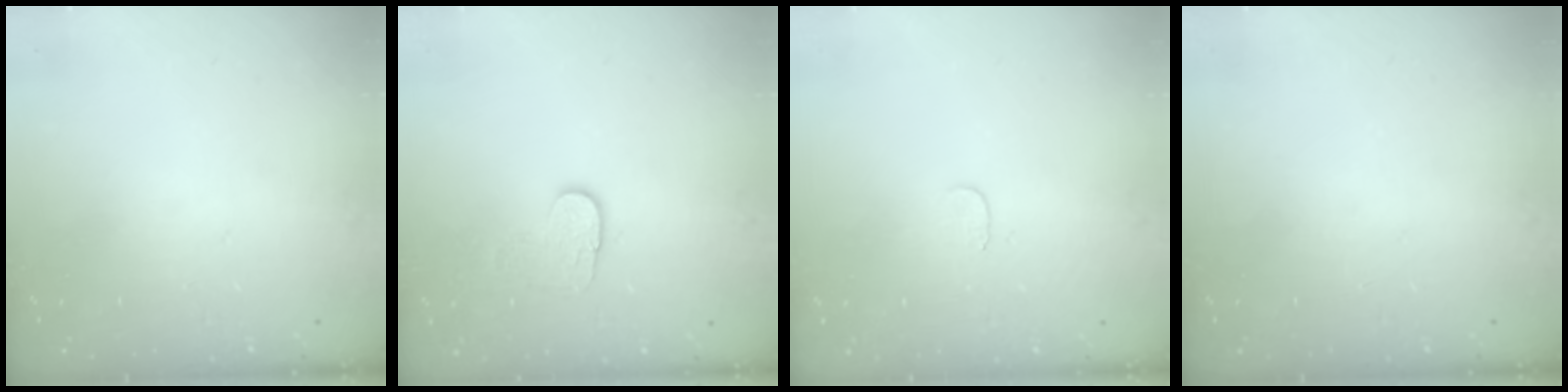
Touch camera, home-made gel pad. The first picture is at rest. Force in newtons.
{"total": 4.9, "press": 4.8, "slide": 0.5}
{"total": 3.0, "press": 3.0, "slide": 0.3}
{"total": 0.0}